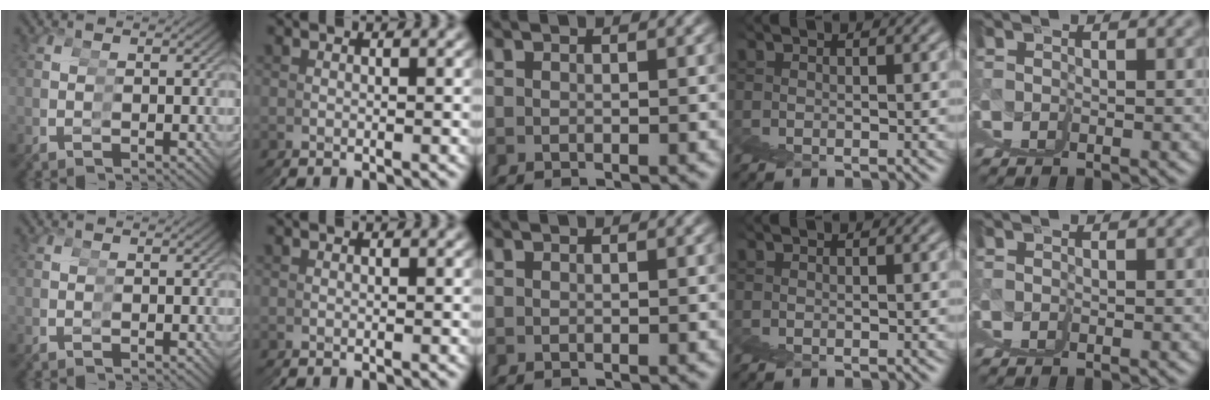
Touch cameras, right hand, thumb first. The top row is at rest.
{}